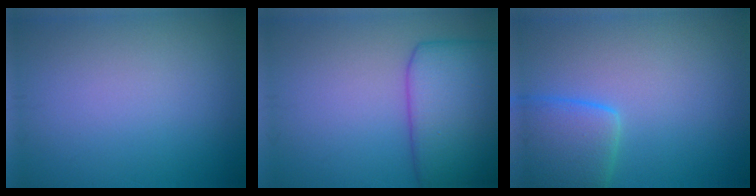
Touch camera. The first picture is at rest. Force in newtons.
{"total": 8.2, "press": 8.2, "slide": 0.3}
{"total": 5.0, "press": 5.0, "slide": 0.3}